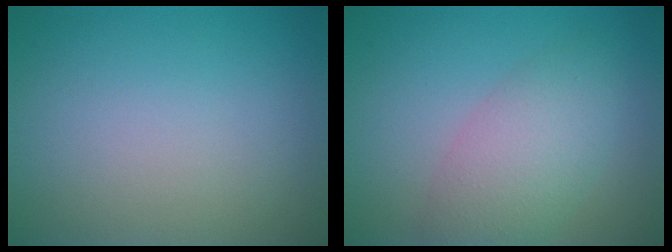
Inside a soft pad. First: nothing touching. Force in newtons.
{"total": 4.8, "press": 4.8, "slide": 0.3}